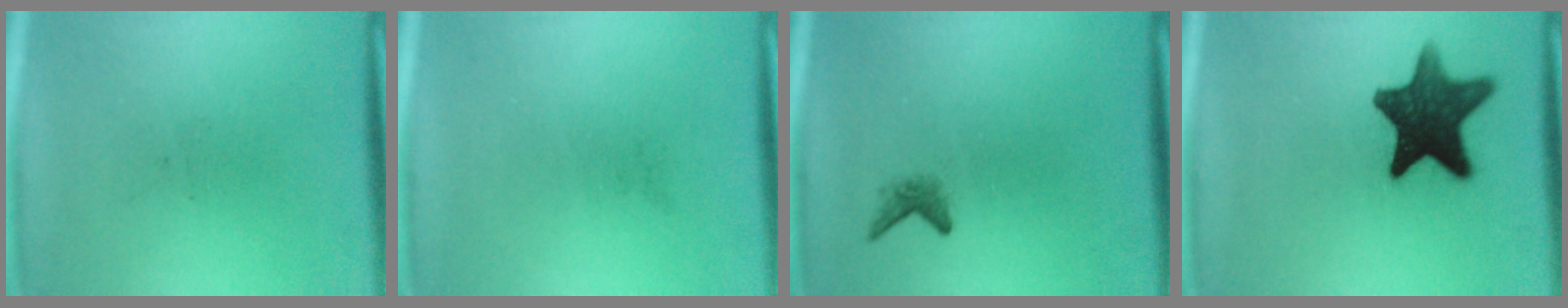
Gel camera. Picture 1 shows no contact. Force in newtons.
{"total": 0.0}
{"total": 1.4}
{"total": 13.2}